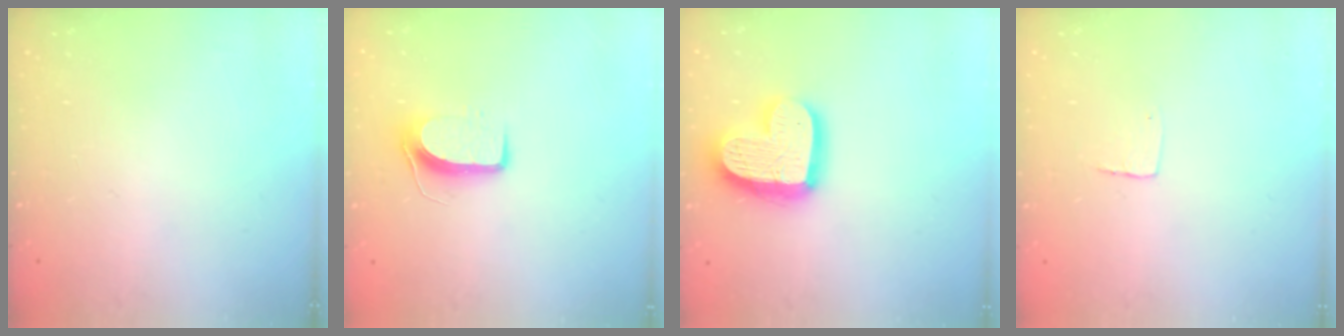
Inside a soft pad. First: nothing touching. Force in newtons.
{"total": 8.7, "press": 8.7, "slide": 0.7}
{"total": 17.7, "press": 17.7, "slide": 1.1}
{"total": 4.3, "press": 4.3, "slide": 0.3}